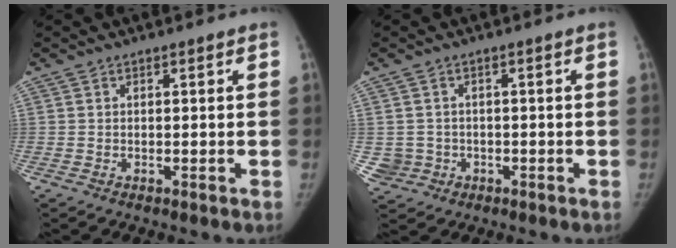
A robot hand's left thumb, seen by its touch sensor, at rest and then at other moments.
{"total": 3.9, "force": [-0.6, 3.8, 0.6], "torque": [0.003, 0.007, -0.004]}